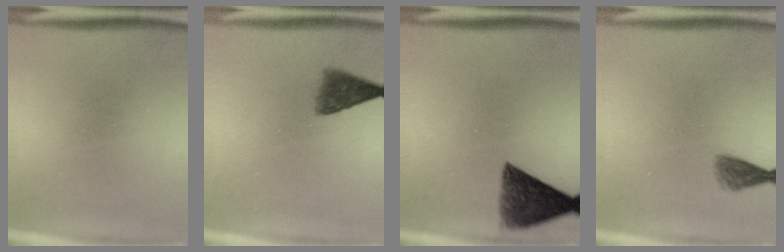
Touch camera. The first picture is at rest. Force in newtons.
{"total": 4.2}
{"total": 8.9}
{"total": 2.0}